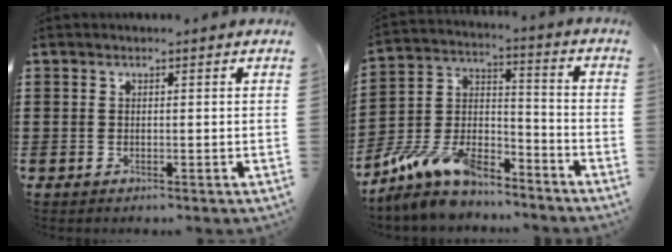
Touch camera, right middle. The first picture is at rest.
{"total": 11.9, "force": [-9.8, 4.0, 5.5], "torque": [-0.124, 0.023, -0.194]}